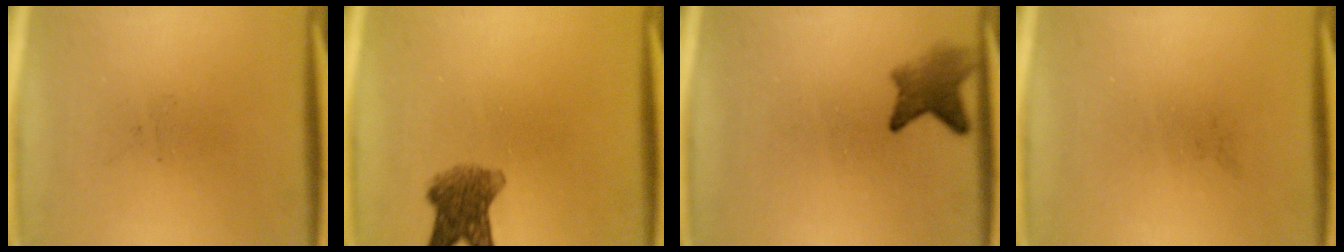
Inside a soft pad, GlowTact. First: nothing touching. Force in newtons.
{"total": 6.1}
{"total": 4.1}
{"total": 0.0}